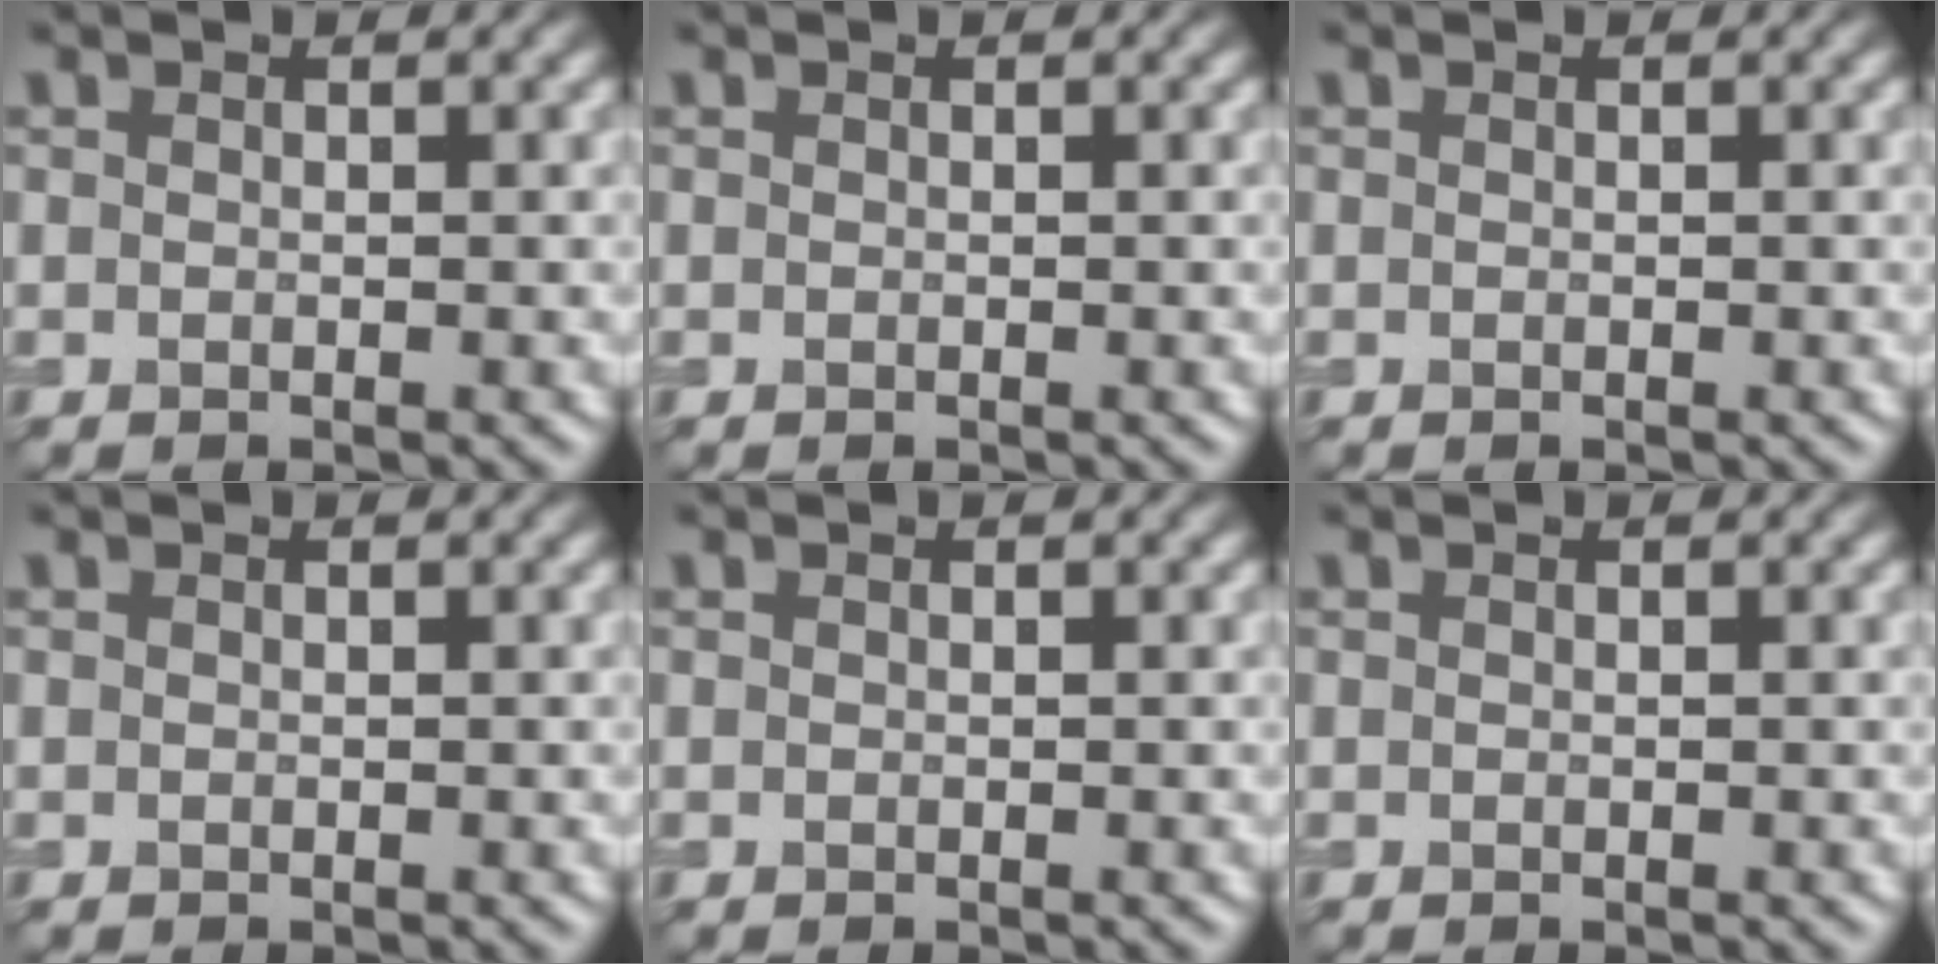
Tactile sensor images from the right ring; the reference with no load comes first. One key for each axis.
{"total": 0.0}
{"total": 0.0}
{"total": 0.0}
{"total": 0.0}
{"total": 0.0}